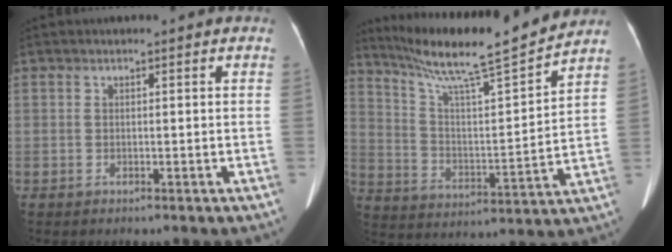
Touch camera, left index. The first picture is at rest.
{"total": 17.9, "force": [15.9, -0.8, 8.2], "torque": [-0.143, -0.012, 0.257]}